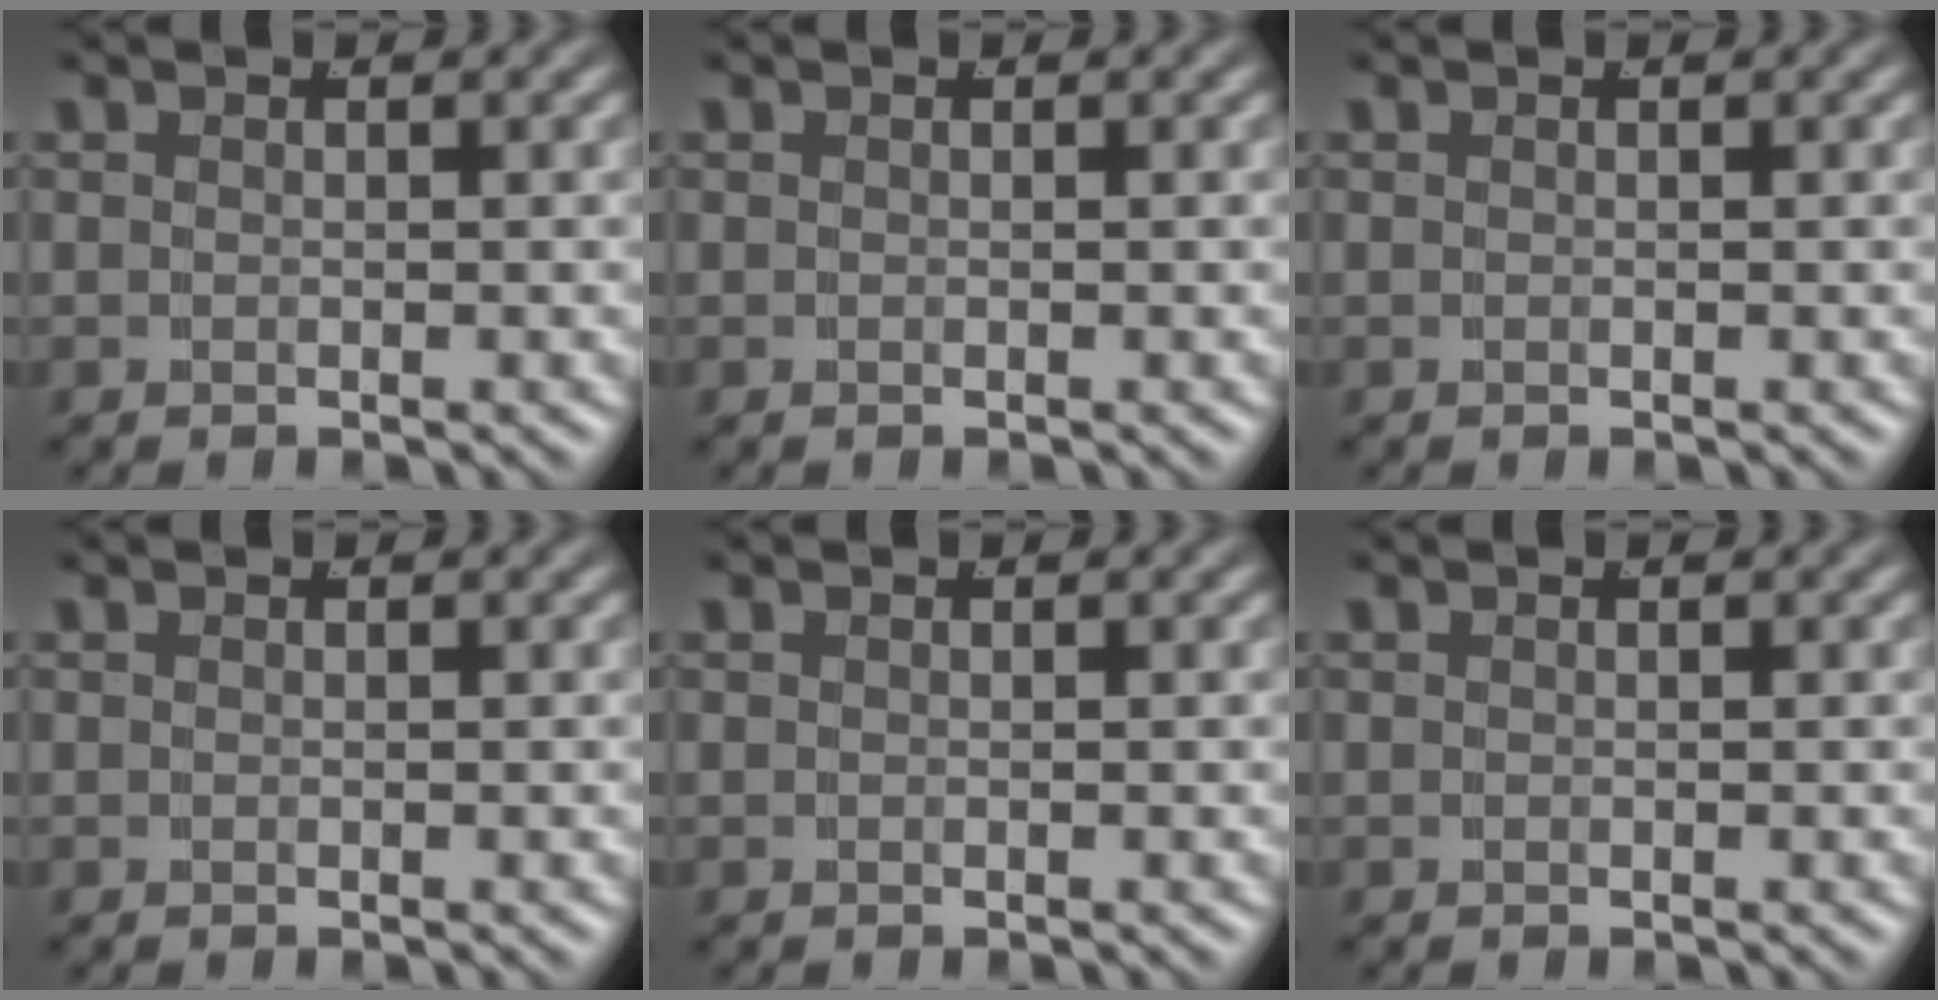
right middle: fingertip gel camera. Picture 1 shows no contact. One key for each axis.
{"total": 0.0}
{"total": 0.0}
{"total": 0.0}
{"total": 0.0}
{"total": 0.0}